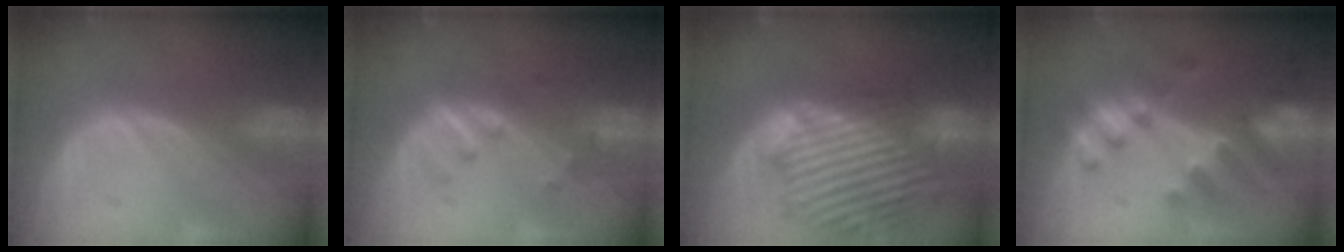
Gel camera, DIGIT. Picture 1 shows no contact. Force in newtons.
{"total": 3.2, "press": 3.2, "slide": 0.4}
{"total": 14.6, "press": 12.5, "slide": 7.5}
{"total": 7.6, "press": 7.1, "slide": 2.8}